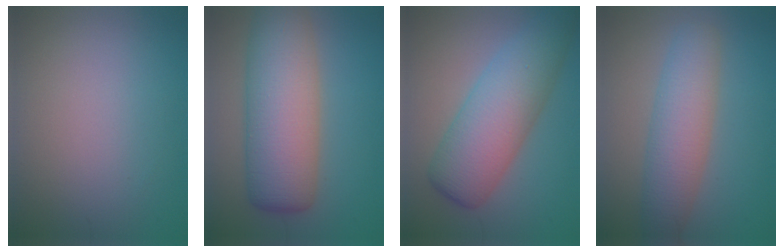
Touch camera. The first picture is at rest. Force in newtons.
{"total": 10.0, "press": 10.0, "slide": 0.2}
{"total": 6.7, "press": 6.7, "slide": 0.1}
{"total": 5.6, "press": 5.6, "slide": 0.2}